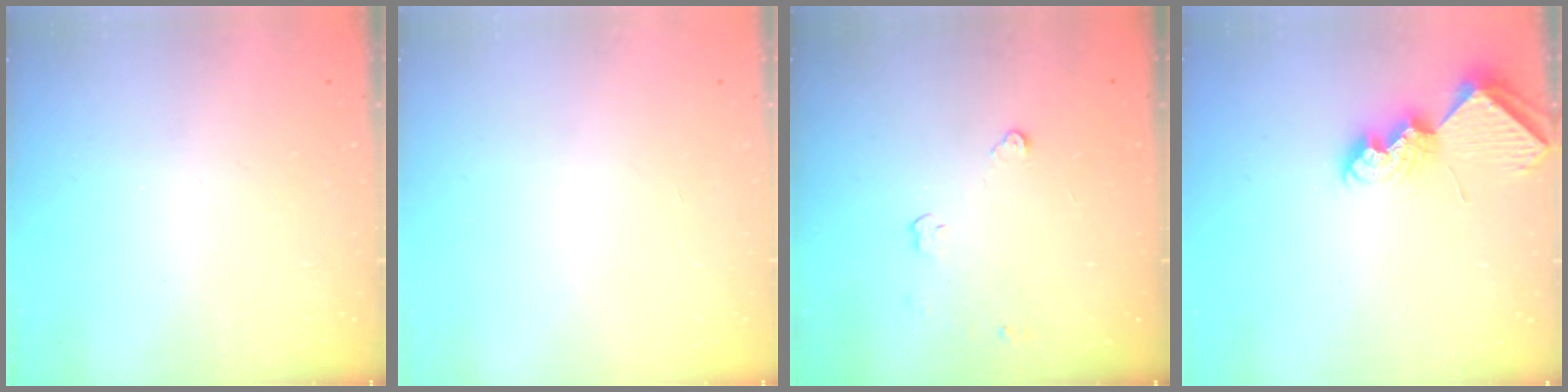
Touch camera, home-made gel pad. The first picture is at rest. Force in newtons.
{"total": 0.0}
{"total": 2.9, "press": 2.9, "slide": 0.4}
{"total": 8.0, "press": 8.0, "slide": 0.2}